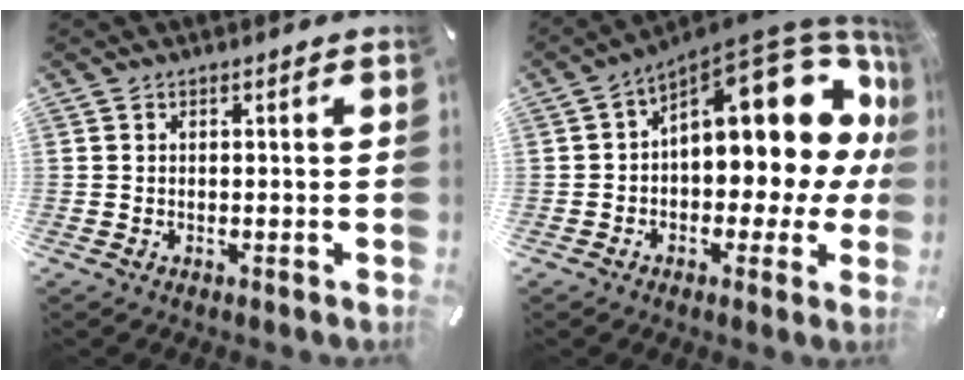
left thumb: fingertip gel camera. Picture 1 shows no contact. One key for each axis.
{"total": 15.7, "fx": 7.0, "fy": 8.0, "fz": 11.6, "tx": -0.138, "ty": -0.072, "tz": 0.111}